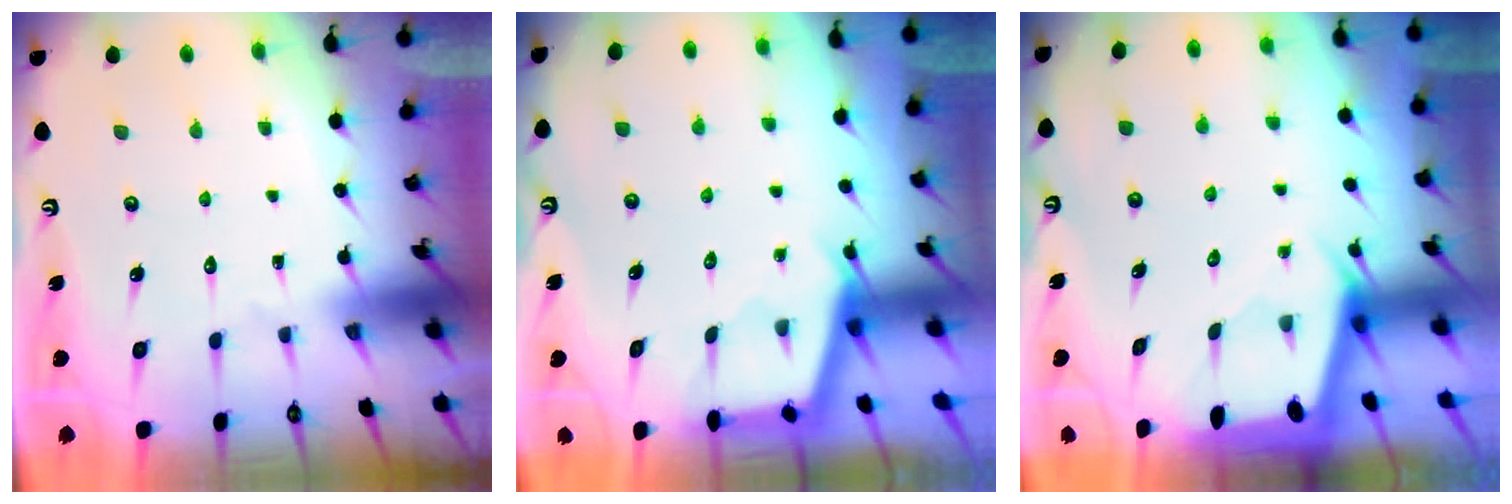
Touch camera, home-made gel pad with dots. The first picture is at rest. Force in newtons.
{"total": 2.8, "press": 2.8, "slide": 0.3}
{"total": 1.9, "press": 1.8, "slide": 0.3}